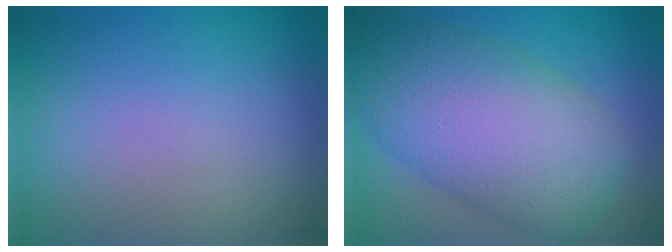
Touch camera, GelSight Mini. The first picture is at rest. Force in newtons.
{"total": 10.7, "press": 10.7, "slide": 0.3}